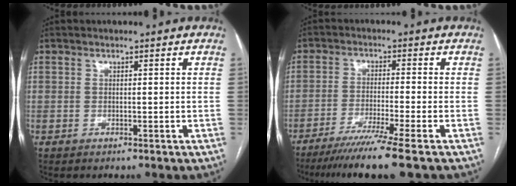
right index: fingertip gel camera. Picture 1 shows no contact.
{"total": 9.7, "force": [-7.3, -2.0, 6.0], "torque": [-0.087, -0.033, -0.118]}